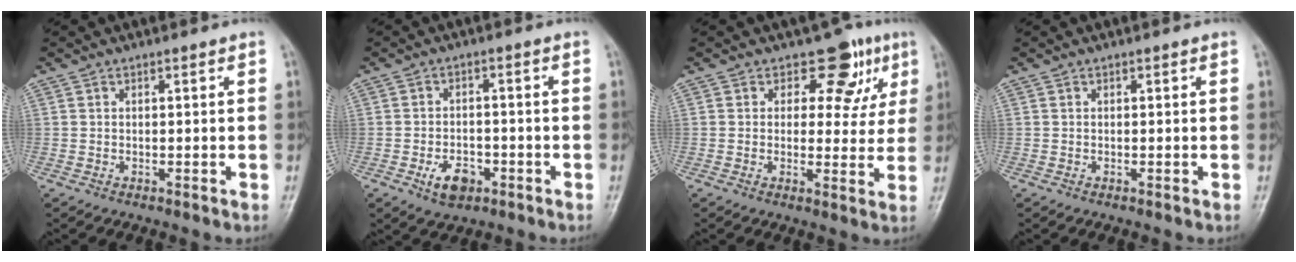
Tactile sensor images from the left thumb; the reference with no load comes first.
{"total": 5.5, "force": [-2.7, 3.6, 3.2], "torque": [-0.041, 0.014, -0.042]}
{"total": 7.6, "force": [4.1, 5.6, 3.1], "torque": [0.011, -0.013, 0.045]}
{"total": 0.0}